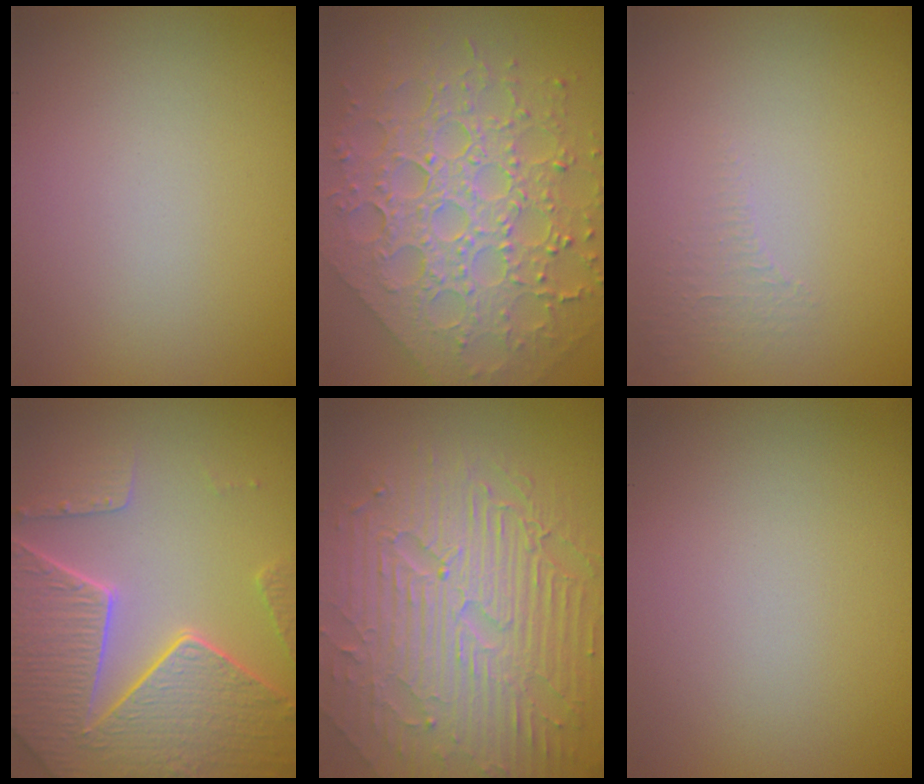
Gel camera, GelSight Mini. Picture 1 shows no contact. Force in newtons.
{"total": 8.4, "press": 6.1, "slide": 5.8}
{"total": 0.8, "press": 0.4, "slide": 0.7}
{"total": 8.1, "press": 5.9, "slide": 5.5}
{"total": 9.6, "press": 6.3, "slide": 7.3}
{"total": 0.0}